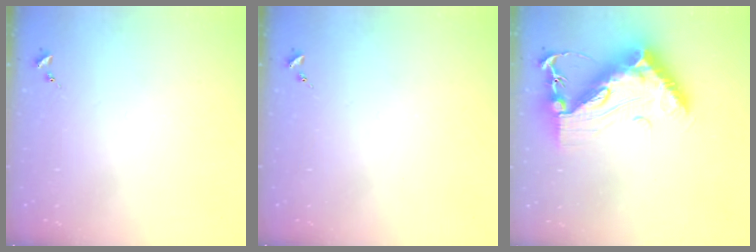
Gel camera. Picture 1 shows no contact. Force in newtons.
{"total": 0.0}
{"total": 19.1, "press": 19.1, "slide": 1.6}